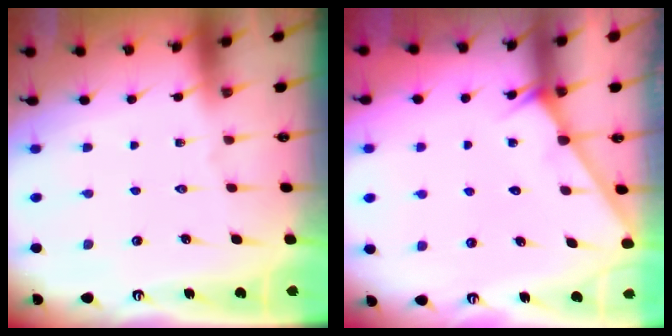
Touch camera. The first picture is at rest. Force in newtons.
{"total": 3.1, "press": 3.1, "slide": 0.4}